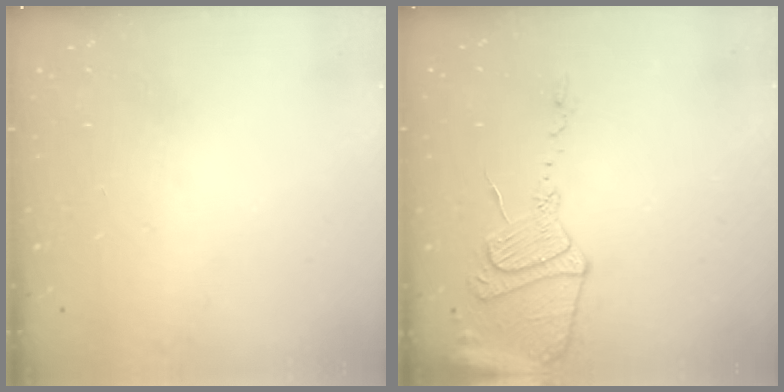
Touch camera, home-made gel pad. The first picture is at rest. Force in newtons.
{"total": 14.1, "press": 14.0, "slide": 1.3}